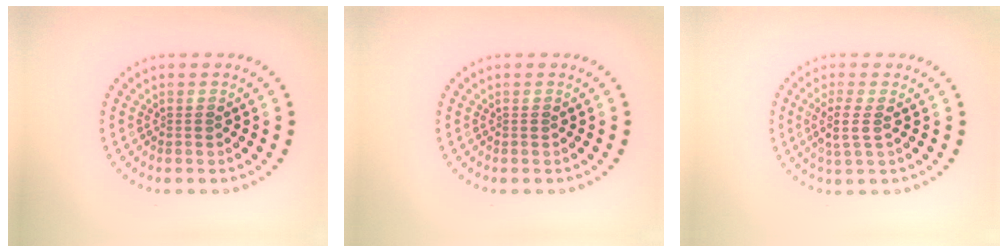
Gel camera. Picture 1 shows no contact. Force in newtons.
{"total": 0.0}
{"total": 2.4, "press": 2.1, "slide": 1.3}